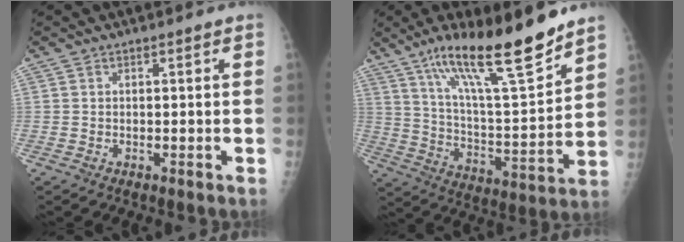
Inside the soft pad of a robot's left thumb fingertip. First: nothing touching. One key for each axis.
{"total": 20.7, "fx": 14.5, "fy": 3.3, "fz": 14.4, "tx": -0.222, "ty": -0.076, "tz": 0.251}